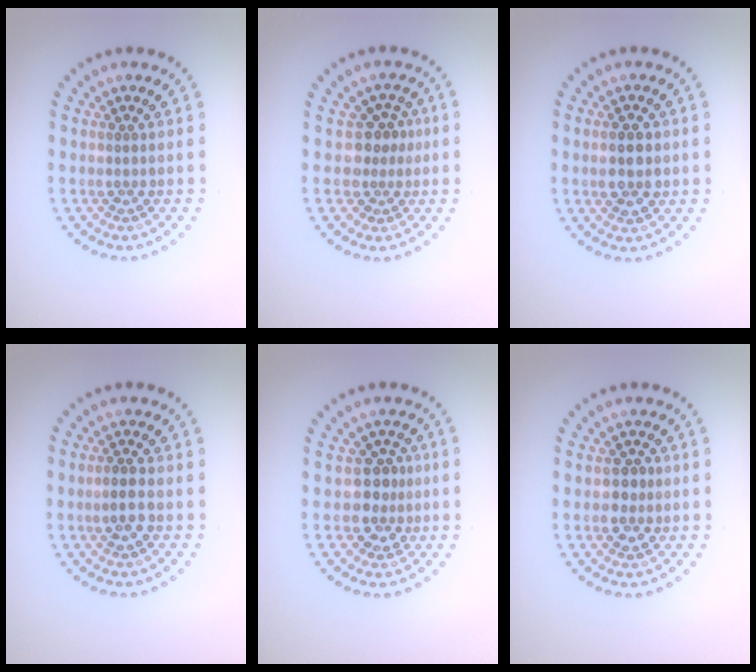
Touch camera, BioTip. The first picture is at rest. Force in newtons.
{"total": 2.7, "press": 2.0, "slide": 1.8}
{"total": 2.9, "press": 2.9, "slide": 0.1}
{"total": 2.2, "press": 2.2, "slide": 0.3}
{"total": 2.6, "press": 2.4, "slide": 1.2}
{"total": 2.1, "press": 2.1, "slide": 0.3}